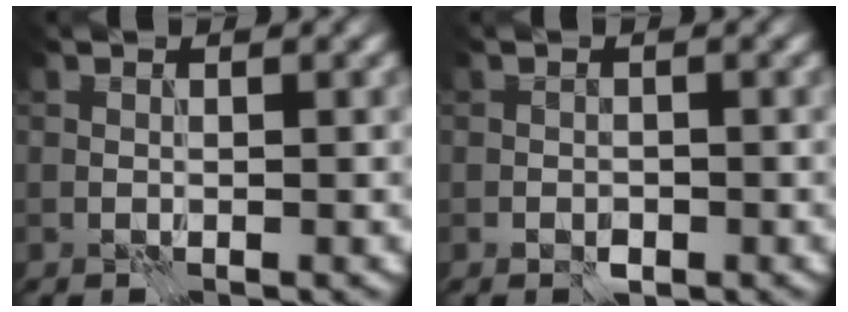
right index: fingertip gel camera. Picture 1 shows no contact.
{"total": 1.5, "force": [-0.7, 1.1, 0.8], "torque": [-0.013, -0.002, -0.013]}